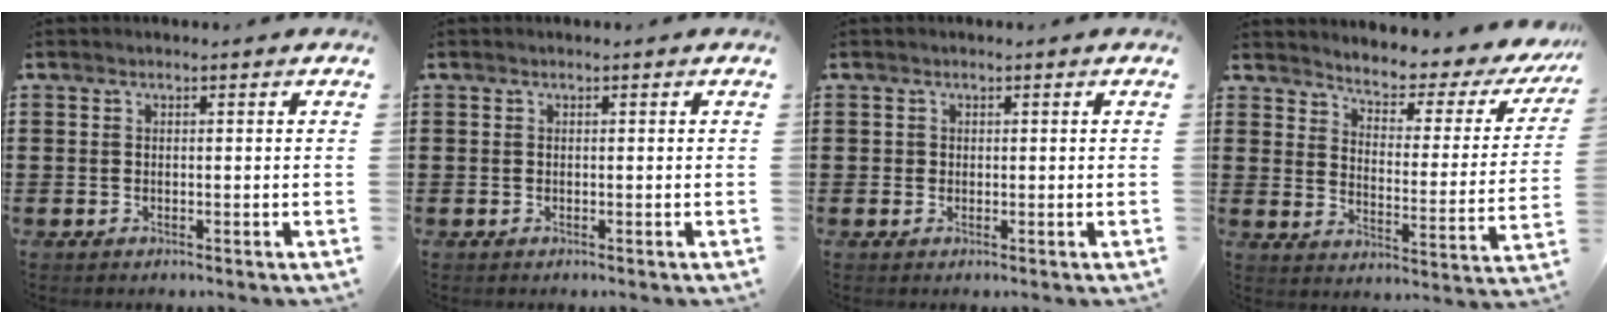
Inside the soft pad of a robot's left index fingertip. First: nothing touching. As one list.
[{"total": 0.0}, {"total": 0.8, "force": [0.2, 0.7, 0.1], "torque": [-0.004, 0.005, 0.005]}, {"total": 3.2, "force": [2.9, 0.6, 1.1], "torque": [-0.036, -0.033, 0.036]}]